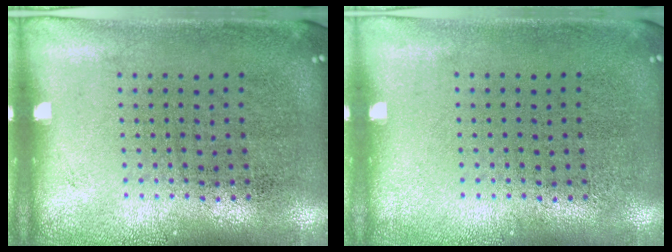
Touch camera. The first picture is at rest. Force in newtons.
{"total": 0.0}